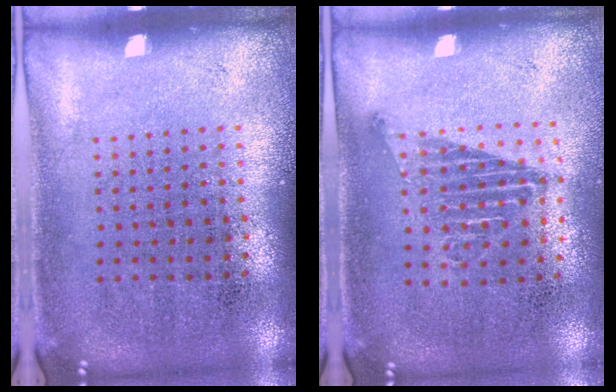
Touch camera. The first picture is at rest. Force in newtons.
{"total": 1.1, "press": 1.0, "slide": 0.6}